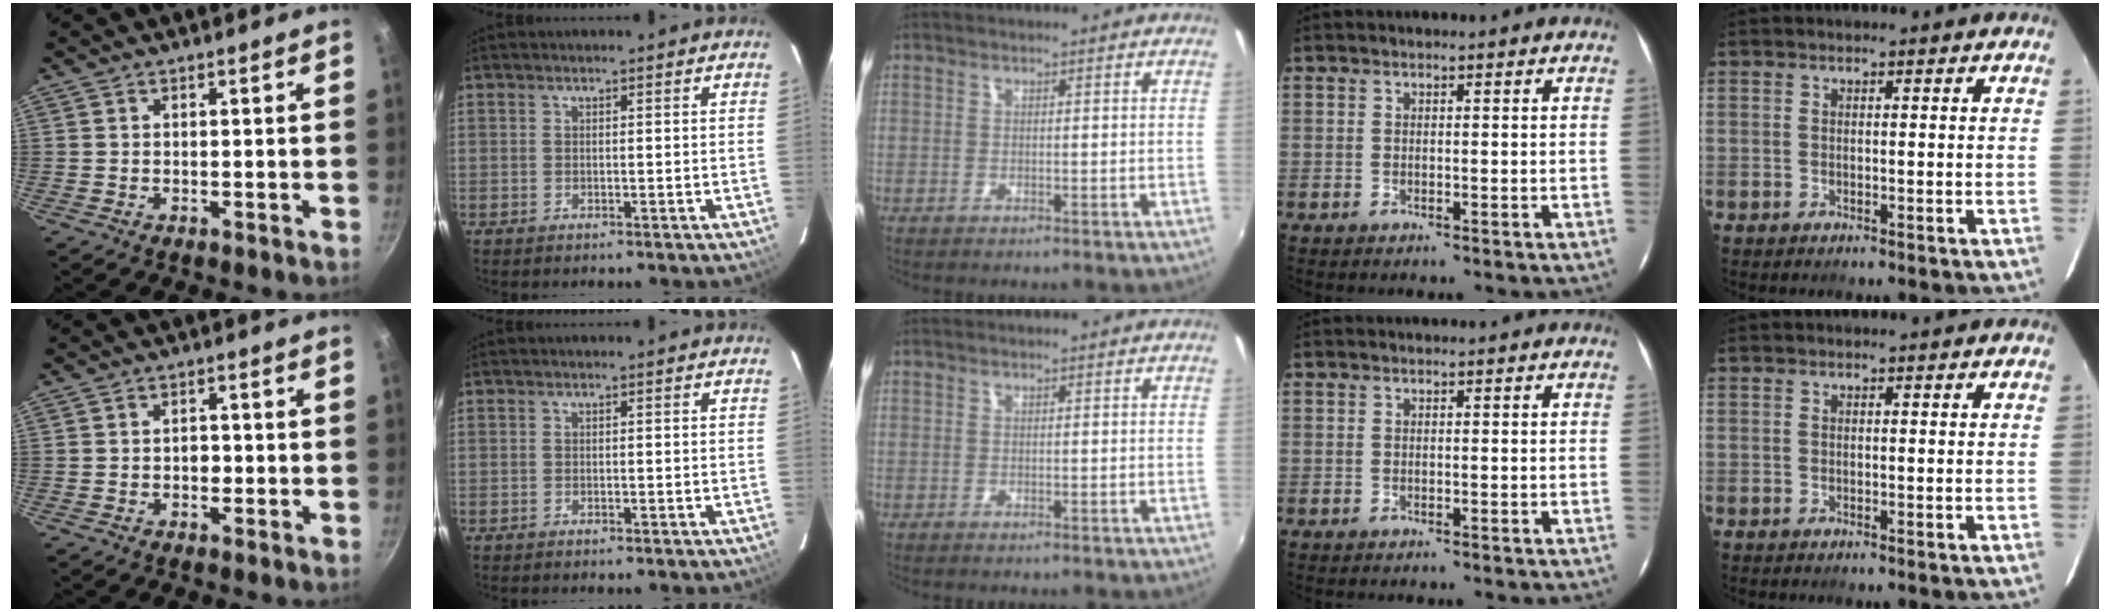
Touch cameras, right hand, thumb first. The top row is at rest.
{"thumb": {"total": 2.4, "force": [-0.6, 1.7, 1.5], "torque": [-0.013, 0.007, -0.010]}}